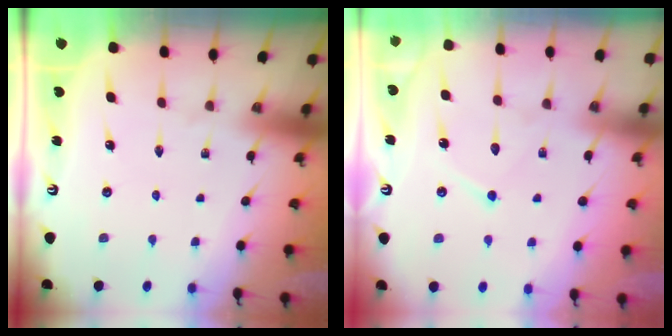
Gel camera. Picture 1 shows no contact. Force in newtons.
{"total": 7.4, "press": 7.3, "slide": 0.7}